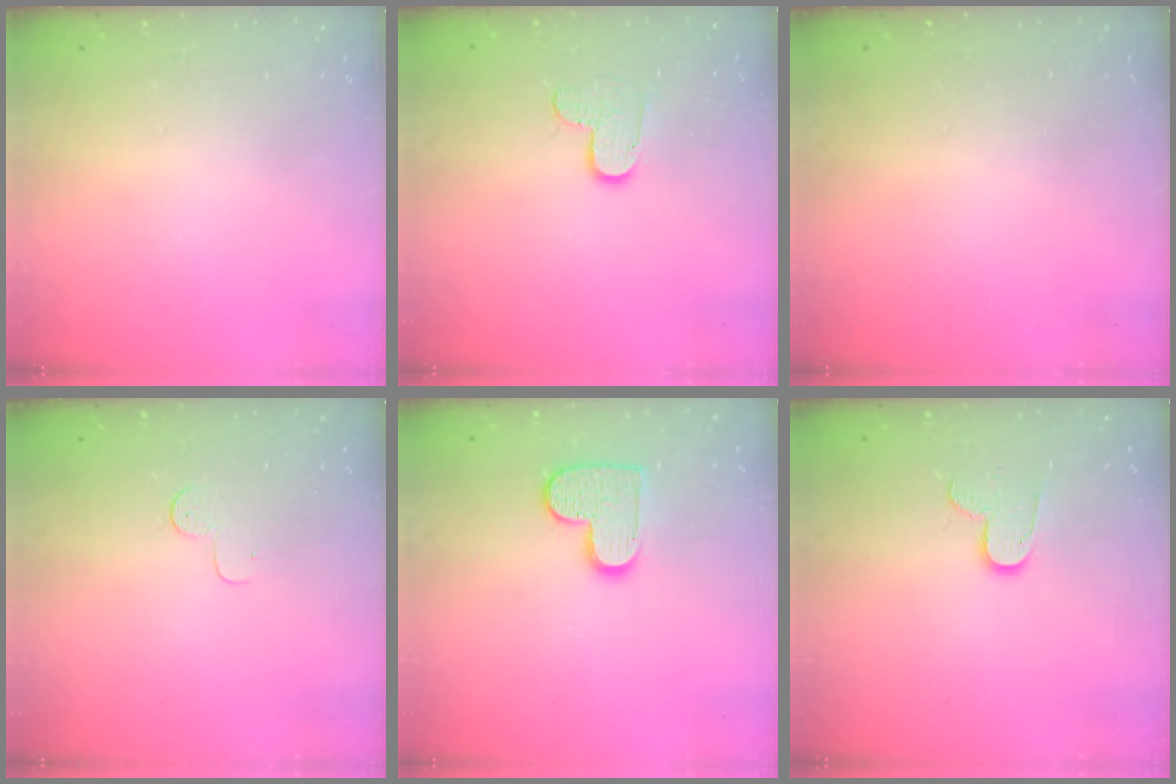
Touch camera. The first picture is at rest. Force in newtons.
{"total": 7.7, "press": 7.6, "slide": 0.4}
{"total": 0.0}
{"total": 3.6, "press": 3.5, "slide": 0.3}
{"total": 10.4, "press": 10.4, "slide": 0.6}
{"total": 7.6, "press": 7.6, "slide": 0.5}